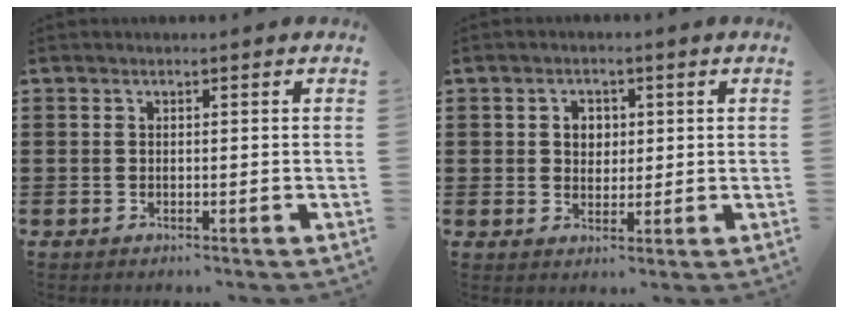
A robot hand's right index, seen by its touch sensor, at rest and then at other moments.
{"total": 2.8, "force": [0.5, 2.4, 1.3], "torque": [-0.035, 0.011, 0.005]}